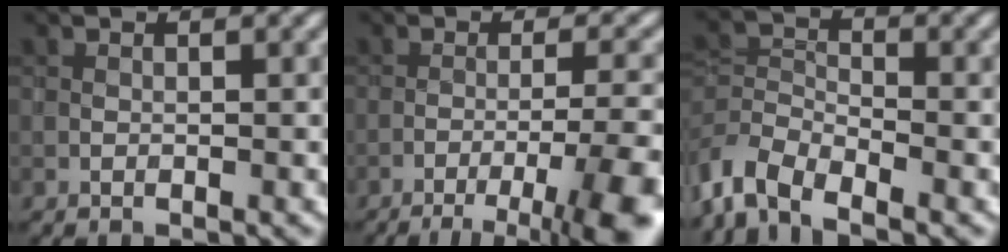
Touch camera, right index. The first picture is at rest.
{"total": 8.6, "force": [-5.0, 1.4, 6.8], "torque": [-0.093, 0.001, -0.072]}
{"total": 4.5, "force": [-3.3, 2.0, 2.3], "torque": [-0.042, -0.002, -0.078]}